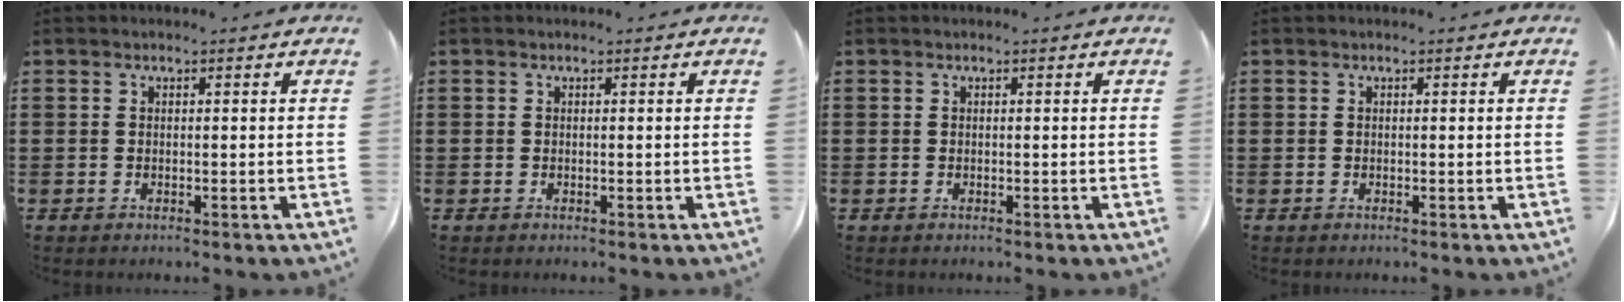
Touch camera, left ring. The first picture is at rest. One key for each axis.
{"total": 0.0}
{"total": 0.0}
{"total": 0.0}